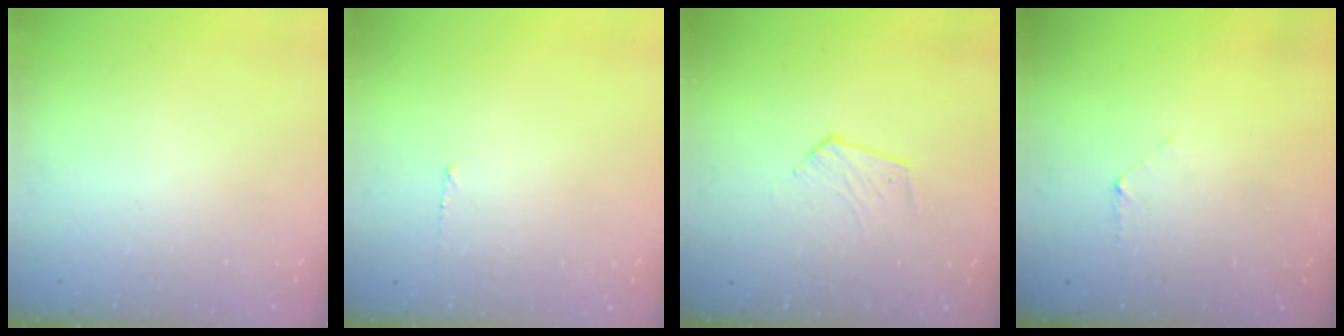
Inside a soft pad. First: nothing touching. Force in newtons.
{"total": 5.1, "press": 5.0, "slide": 0.5}
{"total": 4.4, "press": 4.4, "slide": 0.4}
{"total": 4.0, "press": 4.0, "slide": 0.4}